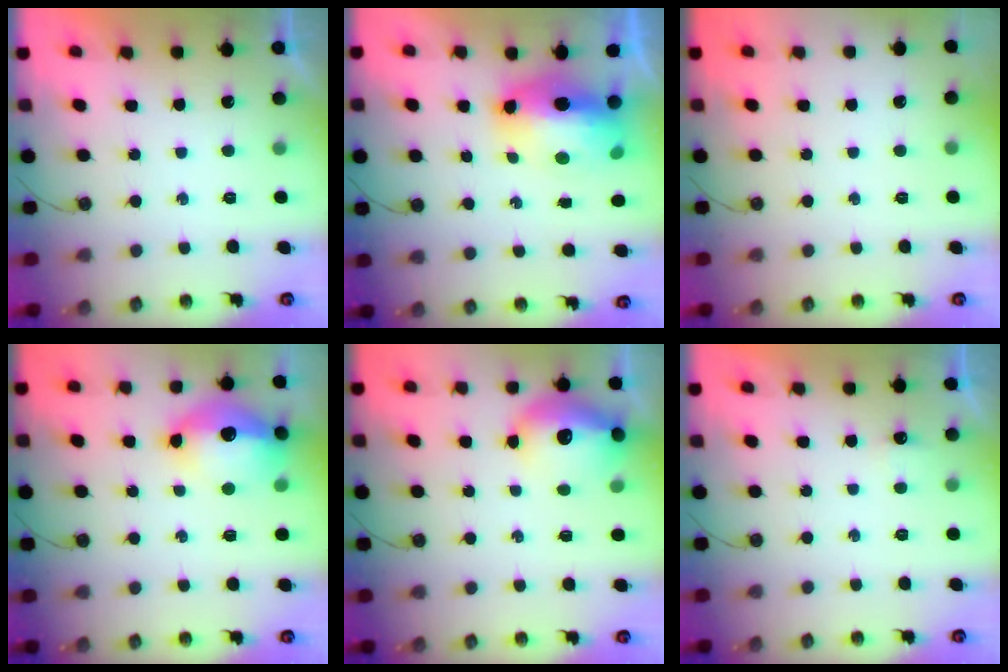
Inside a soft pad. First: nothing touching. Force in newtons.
{"total": 13.2, "press": 13.0, "slide": 2.0}
{"total": 0.0}
{"total": 15.4, "press": 15.3, "slide": 1.6}
{"total": 15.6, "press": 15.5, "slide": 1.4}
{"total": 2.7, "press": 2.6, "slide": 0.8}